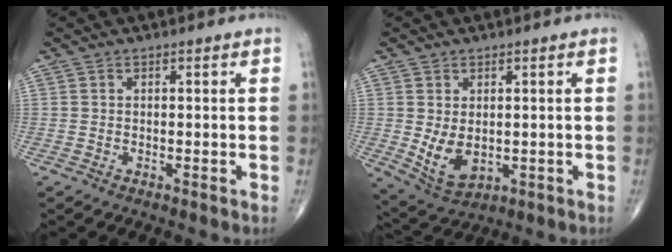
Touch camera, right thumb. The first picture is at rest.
{"total": 6.7, "force": [-0.2, 4.3, 5.1], "torque": [-0.084, -0.014, 0.016]}